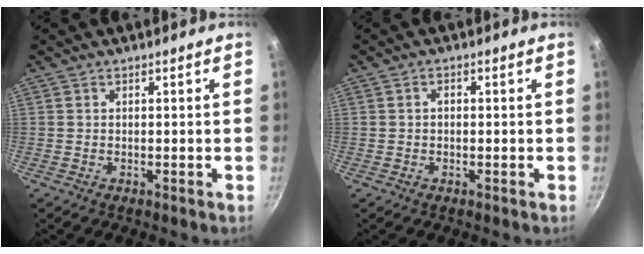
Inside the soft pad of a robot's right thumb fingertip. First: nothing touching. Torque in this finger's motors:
{"motor_torque": [-0.82, 0.02, 0.39, -0.11, 0.05]}